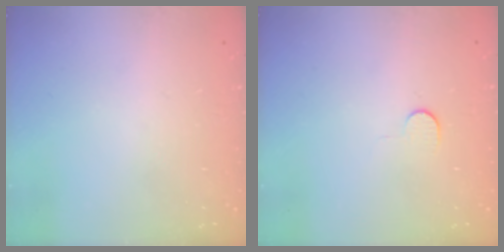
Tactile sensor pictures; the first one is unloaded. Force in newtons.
{"total": 3.6, "press": 3.6, "slide": 0.4}